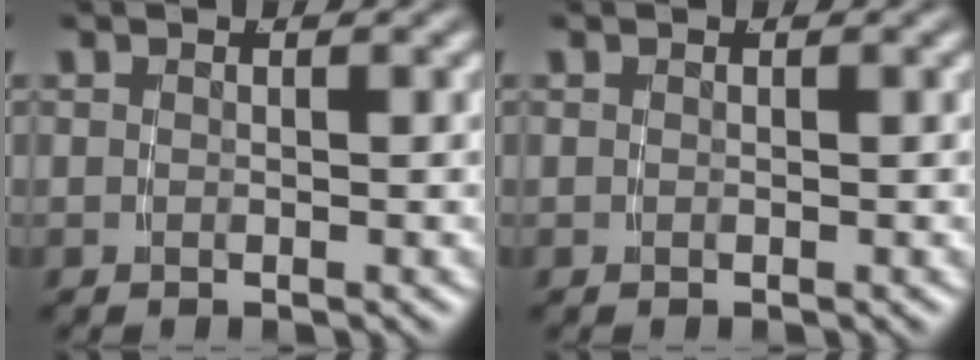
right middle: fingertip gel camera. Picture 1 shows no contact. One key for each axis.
{"total": 0.0}